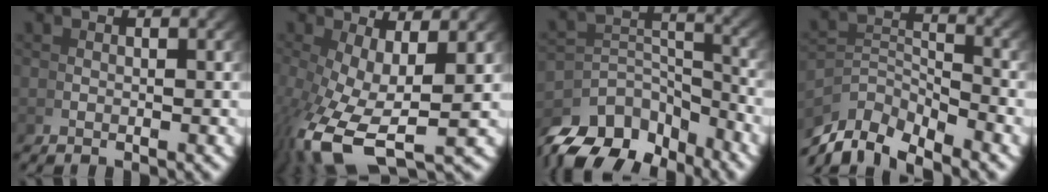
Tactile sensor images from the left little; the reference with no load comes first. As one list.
[{"total": 7.1, "force": [-2.4, 3.1, 5.9], "torque": [-0.152, -0.055, -0.007]}, {"total": 8.3, "force": [-5.1, 4.8, 4.5], "torque": [-0.083, -0.041, -0.069]}, {"total": 7.6, "force": [-4.7, 4.3, 4.2], "torque": [-0.077, -0.049, -0.060]}]